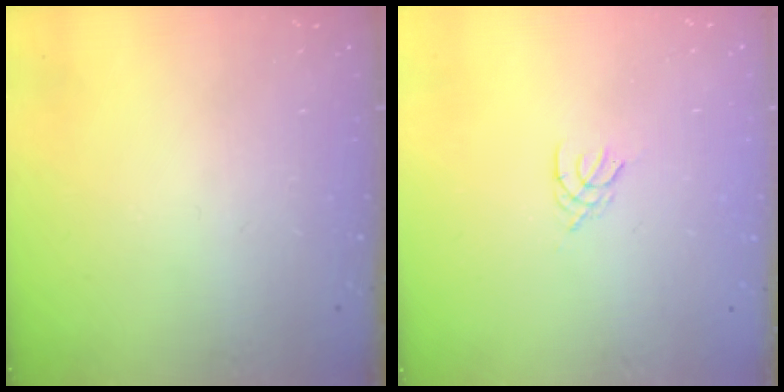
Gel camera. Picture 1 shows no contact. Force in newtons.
{"total": 2.1, "press": 2.0, "slide": 0.4}